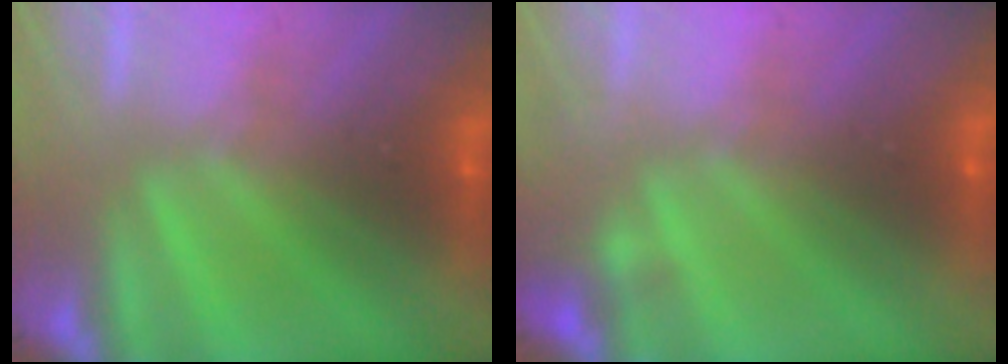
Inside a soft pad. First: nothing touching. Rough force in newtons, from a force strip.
{"total": 2.1}